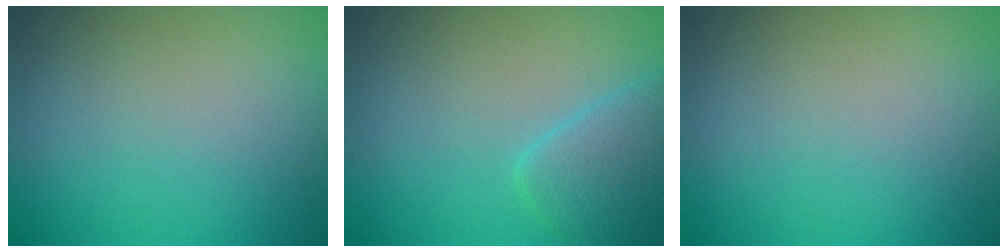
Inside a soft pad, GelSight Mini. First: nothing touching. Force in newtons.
{"total": 2.9, "press": 2.9, "slide": 0.2}
{"total": 0.0}